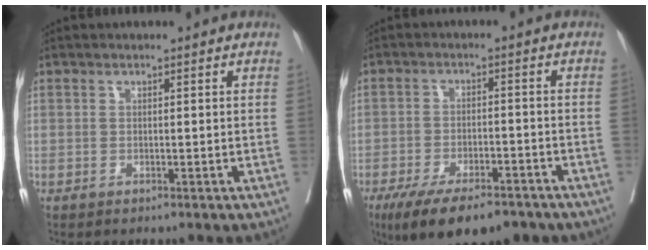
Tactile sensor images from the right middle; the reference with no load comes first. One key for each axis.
{"total": 13.0, "fx": -9.8, "fy": 4.3, "fz": 7.5, "tx": -0.119, "ty": -0.009, "tz": -0.151}